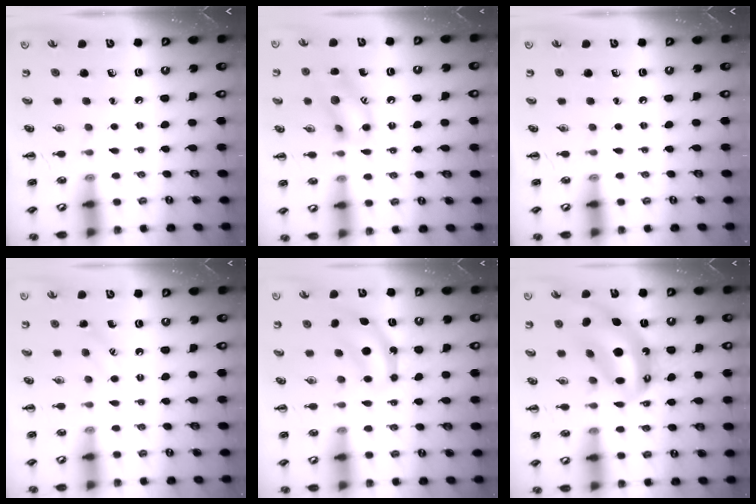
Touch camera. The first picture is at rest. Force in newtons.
{"total": 13.7, "press": 13.6, "slide": 1.7}
{"total": 0.0}
{"total": 2.5, "press": 2.5, "slide": 0.6}
{"total": 7.2, "press": 7.2, "slide": 0.2}
{"total": 14.5, "press": 13.9, "slide": 4.1}